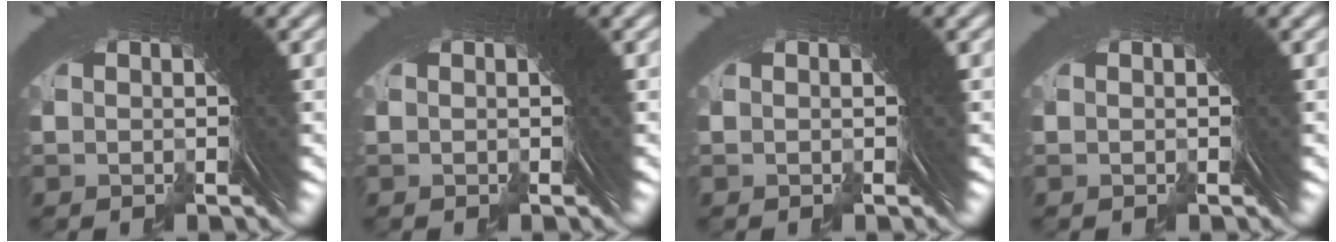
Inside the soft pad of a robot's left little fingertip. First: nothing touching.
{"total": 0.0}
{"total": 0.0}
{"total": 0.6, "force": [-0.3, -0.4, -0.4], "torque": [0.006, 0.004, -0.005]}